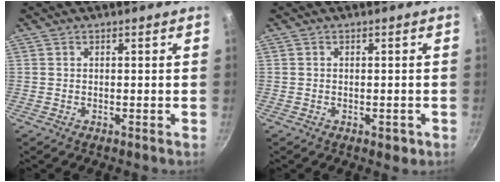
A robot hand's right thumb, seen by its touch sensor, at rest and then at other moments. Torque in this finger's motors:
{"motor_torque": [-0.06, 0.26, -0.29, 0.09, 0.01]}